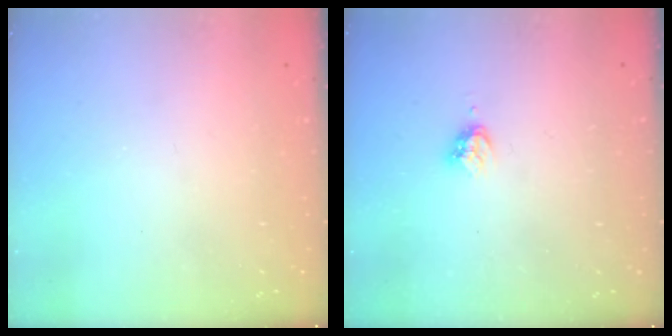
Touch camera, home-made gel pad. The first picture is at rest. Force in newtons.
{"total": 3.2, "press": 3.2, "slide": 0.5}